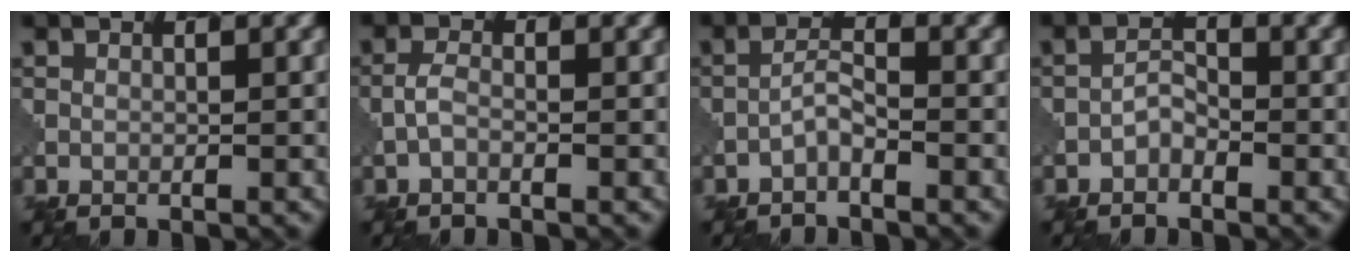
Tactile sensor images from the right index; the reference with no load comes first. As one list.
[{"total": 0.8, "force": [-0.4, 0.4, 0.6], "torque": [-0.017, 0.001, -0.012]}, {"total": 1.3, "force": [-0.9, 0.3, 0.8], "torque": [-0.019, 0.007, -0.020]}, {"total": 1.0, "force": [-0.7, 0.6, 0.5], "torque": [-0.011, 0.005, -0.015]}]